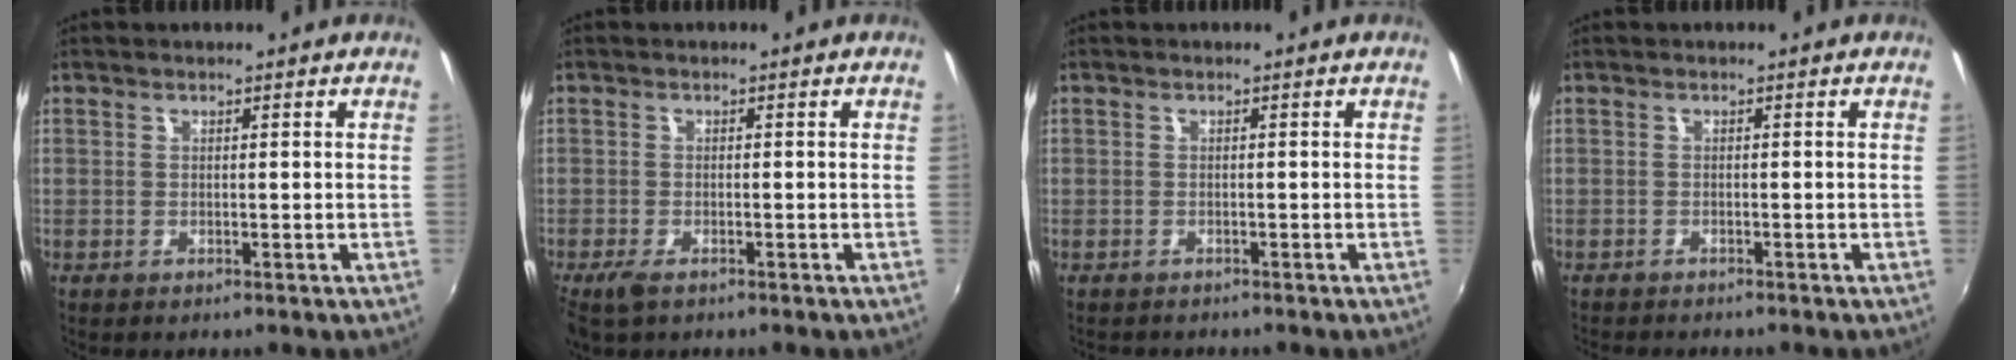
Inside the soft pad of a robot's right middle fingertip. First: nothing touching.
{"total": 3.1, "force": [-2.1, 1.2, 2.0], "torque": [-0.047, -0.011, -0.039]}
{"total": 1.3, "force": [-1.2, 0.6, 0.0], "torque": [-0.006, 0.001, -0.019]}
{"total": 2.5, "force": [-2.4, 0.2, 0.7], "torque": [-0.023, -0.014, -0.039]}